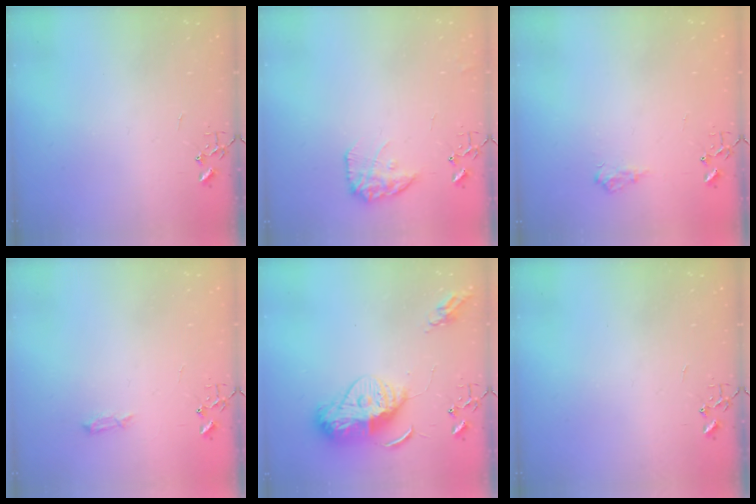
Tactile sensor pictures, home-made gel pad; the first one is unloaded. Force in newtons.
{"total": 12.1, "press": 12.0, "slide": 0.6}
{"total": 7.4, "press": 7.4, "slide": 0.9}
{"total": 4.0, "press": 4.0, "slide": 0.6}
{"total": 14.4, "press": 14.3, "slide": 1.2}
{"total": 0.0}